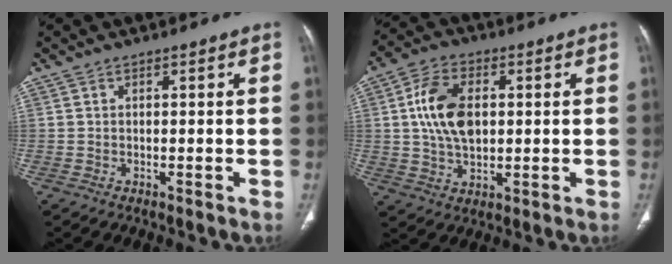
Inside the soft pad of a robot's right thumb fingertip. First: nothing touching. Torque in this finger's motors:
{"motor_torque": [1.55, 1.41, 1.48, 0.15, 0.13]}